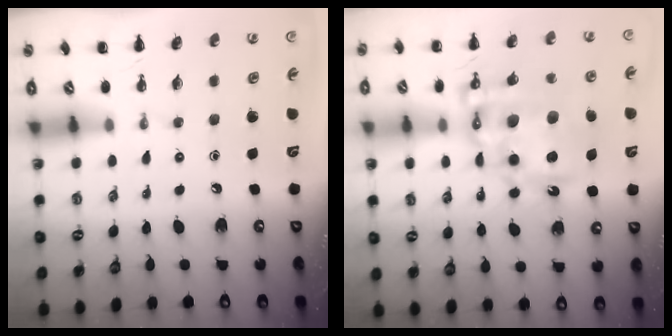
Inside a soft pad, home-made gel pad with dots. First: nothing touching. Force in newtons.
{"total": 20.4, "press": 19.9, "slide": 4.7}